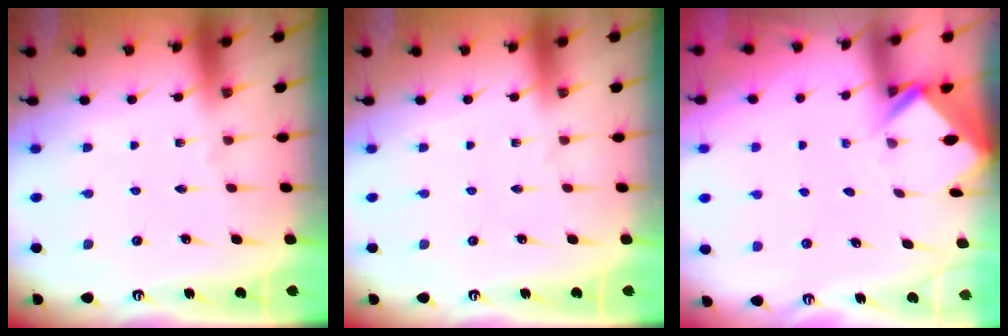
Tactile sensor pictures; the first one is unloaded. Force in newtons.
{"total": 0.0}
{"total": 2.6, "press": 2.6, "slide": 0.2}